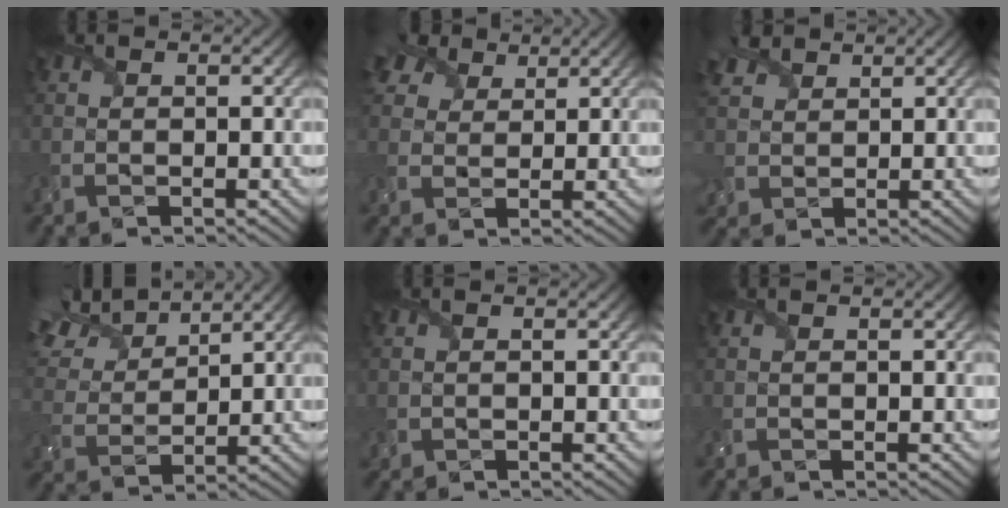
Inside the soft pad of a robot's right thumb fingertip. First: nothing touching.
{"total": 6.3, "force": [4.2, 3.9, 2.5], "torque": [-0.066, 0.015, 0.073]}
{"total": 4.7, "force": [2.9, 3.4, 1.6], "torque": [-0.058, 0.011, 0.054]}
{"total": 11.9, "force": [8.5, 4.8, 6.9], "torque": [-0.196, 0.040, 0.146]}
{"total": 0.6, "force": [-0.1, 0.6, 0.1], "torque": [-0.004, -0.005, -0.001]}
{"total": 0.0}